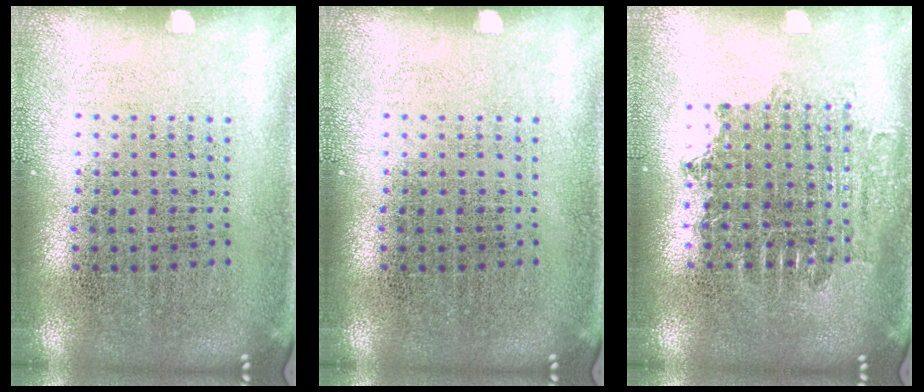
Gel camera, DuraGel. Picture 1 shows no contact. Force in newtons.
{"total": 0.0}
{"total": 1.7, "press": 1.4, "slide": 1.0}